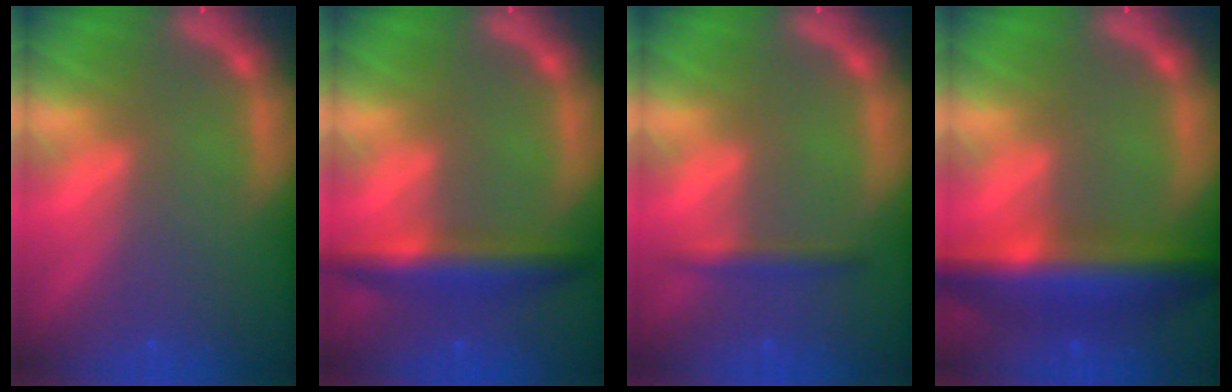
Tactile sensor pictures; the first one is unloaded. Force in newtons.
{"total": 5.0}
{"total": 1.9}
{"total": 8.5}